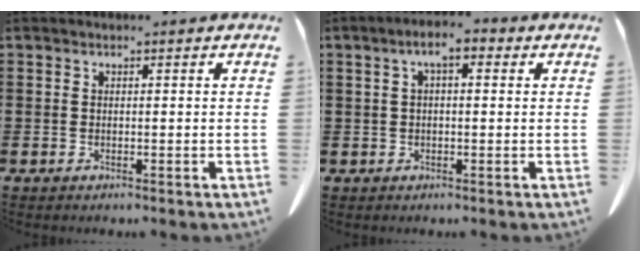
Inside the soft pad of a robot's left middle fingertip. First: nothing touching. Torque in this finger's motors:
{"motor_torque": [0.60, -0.39, 0.20, 0.04]}